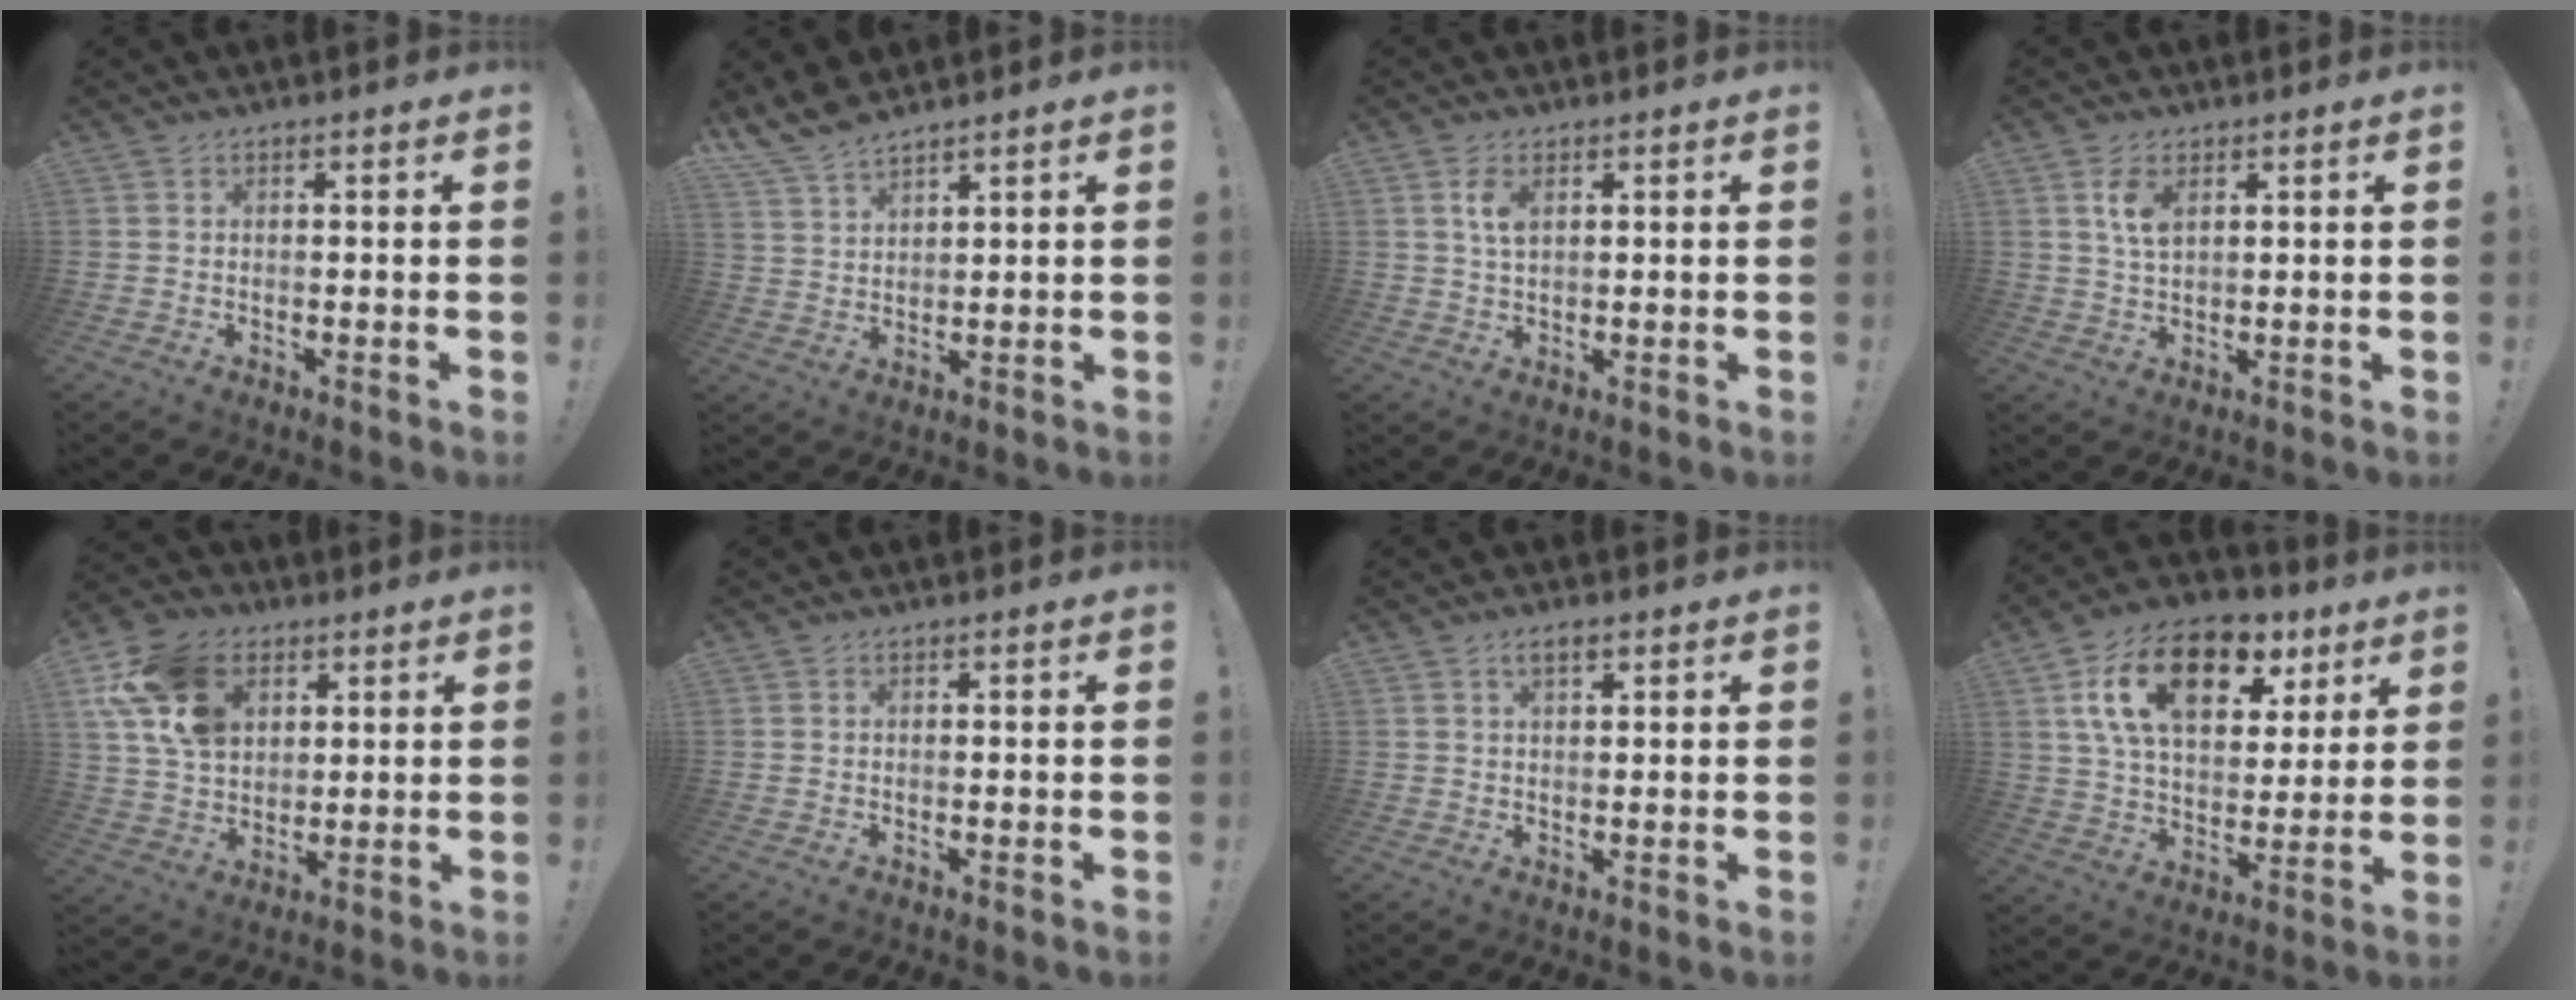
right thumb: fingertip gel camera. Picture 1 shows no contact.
{"total": 7.0, "force": [6.3, 1.6, 2.4], "torque": [-0.057, -0.036, 0.123]}
{"total": 4.4, "force": [1.8, 2.1, 3.4], "torque": [-0.064, -0.002, 0.030]}
{"total": 5.8, "force": [2.6, 2.9, 4.3], "torque": [-0.073, -0.009, 0.046]}
{"total": 18.1, "force": [7.4, 12.9, 10.4], "torque": [-0.187, -0.021, 0.144]}
{"total": 0.0}
{"total": 3.1, "force": [1.6, 1.2, 2.3], "torque": [-0.039, 0.000, 0.025]}
{"total": 20.2, "force": [9.3, 11.9, 13.4], "torque": [-0.222, -0.032, 0.166]}